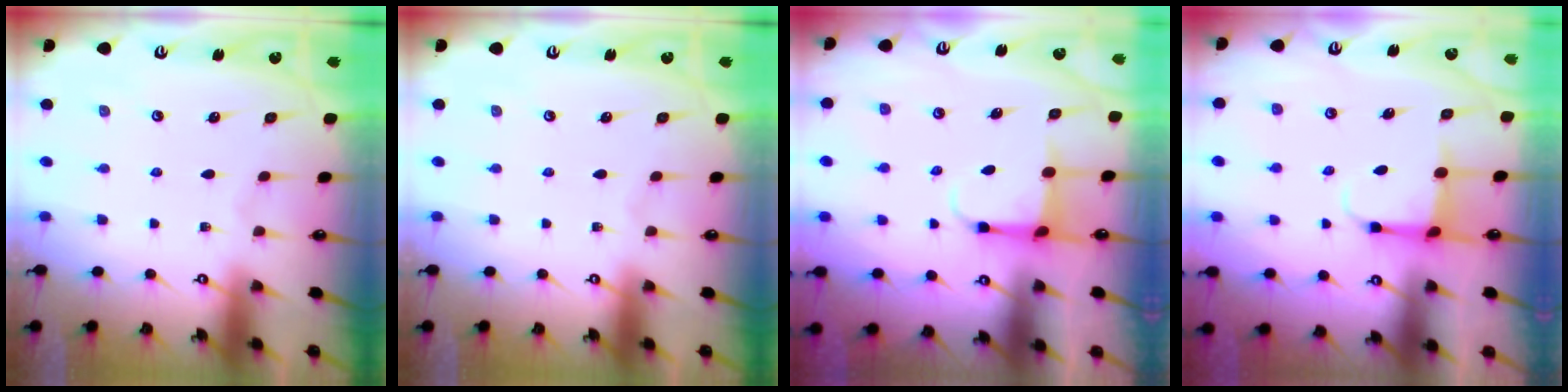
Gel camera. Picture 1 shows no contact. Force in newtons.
{"total": 0.0}
{"total": 4.0, "press": 3.8, "slide": 1.3}
{"total": 3.9, "press": 3.7, "slide": 1.3}